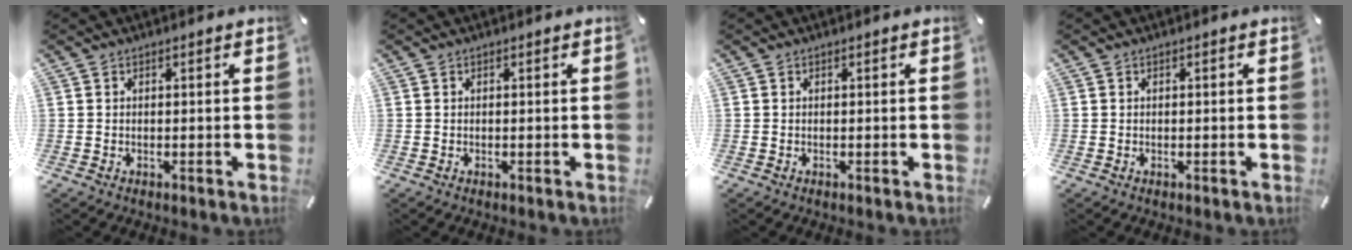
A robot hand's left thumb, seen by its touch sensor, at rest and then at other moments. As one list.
[{"total": 0.0}, {"total": 0.0}, {"total": 0.0}]